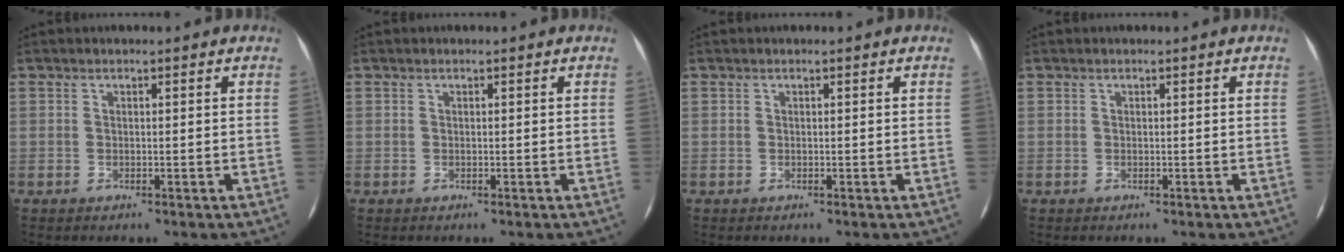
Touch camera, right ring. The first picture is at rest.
{"total": 0.0}
{"total": 0.0}
{"total": 0.0}